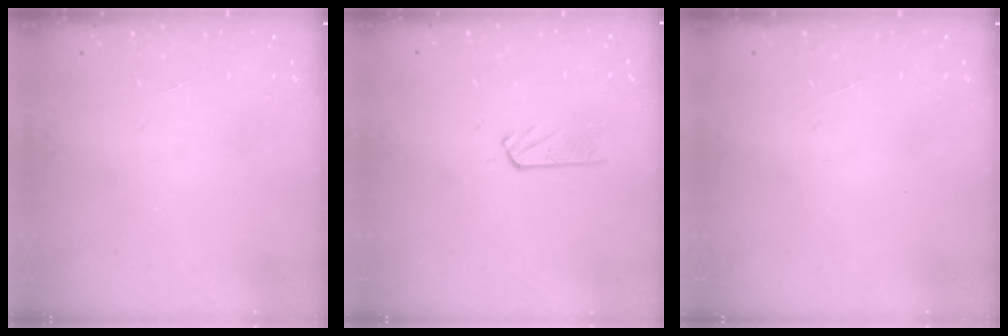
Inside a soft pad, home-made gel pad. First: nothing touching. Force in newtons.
{"total": 3.9, "press": 3.9, "slide": 0.4}
{"total": 0.0}